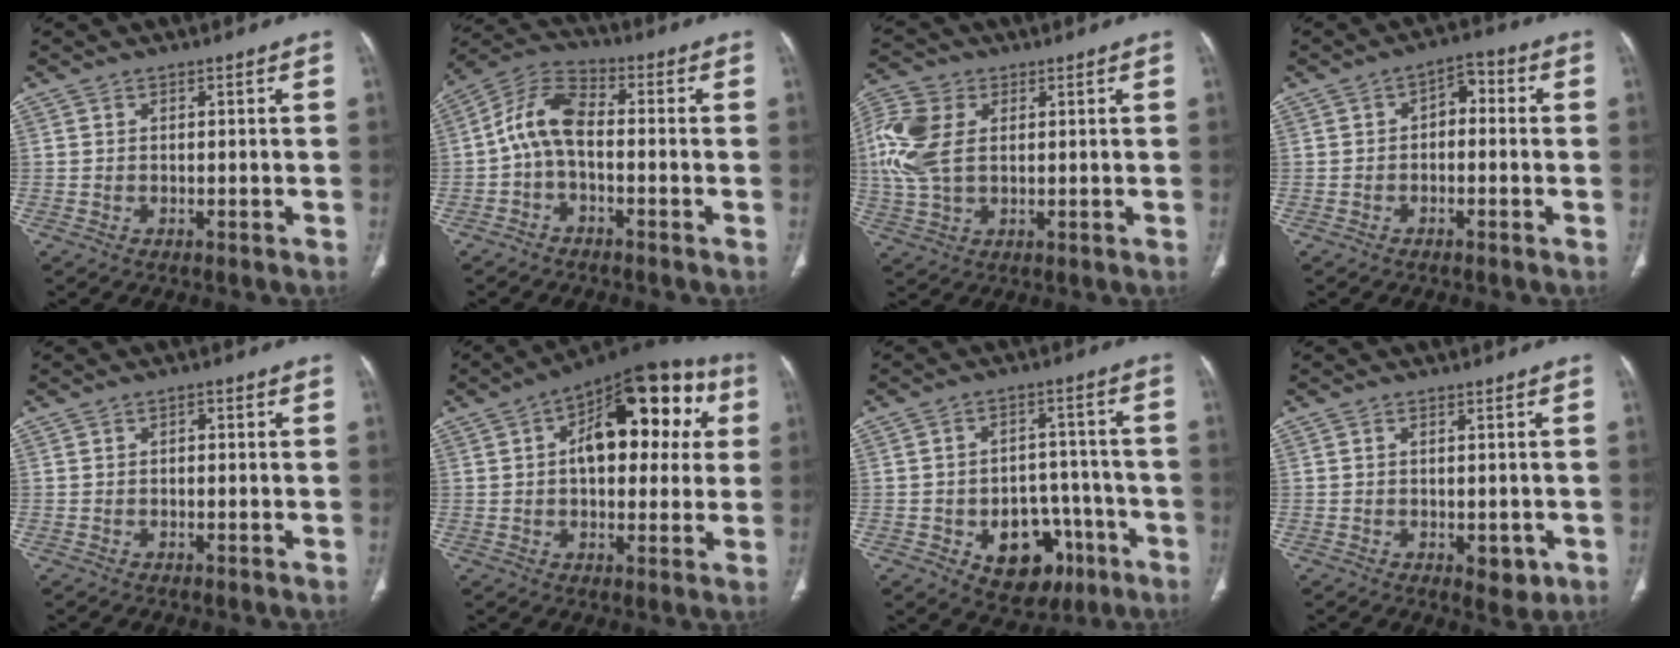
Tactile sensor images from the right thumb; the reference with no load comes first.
{"total": 8.3, "force": [-1.3, 4.4, 7.0], "torque": [-0.135, 0.034, -0.038]}
{"total": 11.3, "force": [1.9, 7.3, 8.4], "torque": [-0.202, 0.011, 0.037]}
{"total": 4.6, "force": [-0.3, 2.9, 3.5], "torque": [-0.038, 0.028, -0.017]}
{"total": 1.2, "force": [0.0, 0.7, 0.9], "torque": [-0.010, 0.006, -0.004]}
{"total": 21.2, "force": [4.8, 11.0, 17.4], "torque": [-0.200, 0.028, 0.060]}
{"total": 13.6, "force": [-5.9, 9.4, 7.8], "torque": [-0.067, 0.047, -0.069]}
{"total": 4.3, "force": [-1.2, 2.4, 3.4], "torque": [-0.027, -0.004, -0.007]}